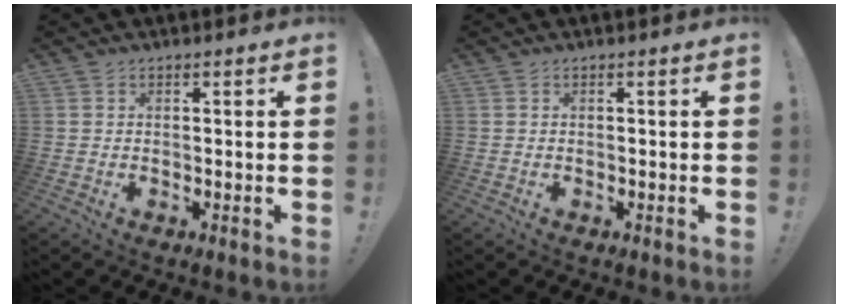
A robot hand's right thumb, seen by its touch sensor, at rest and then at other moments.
{"total": 0.0}